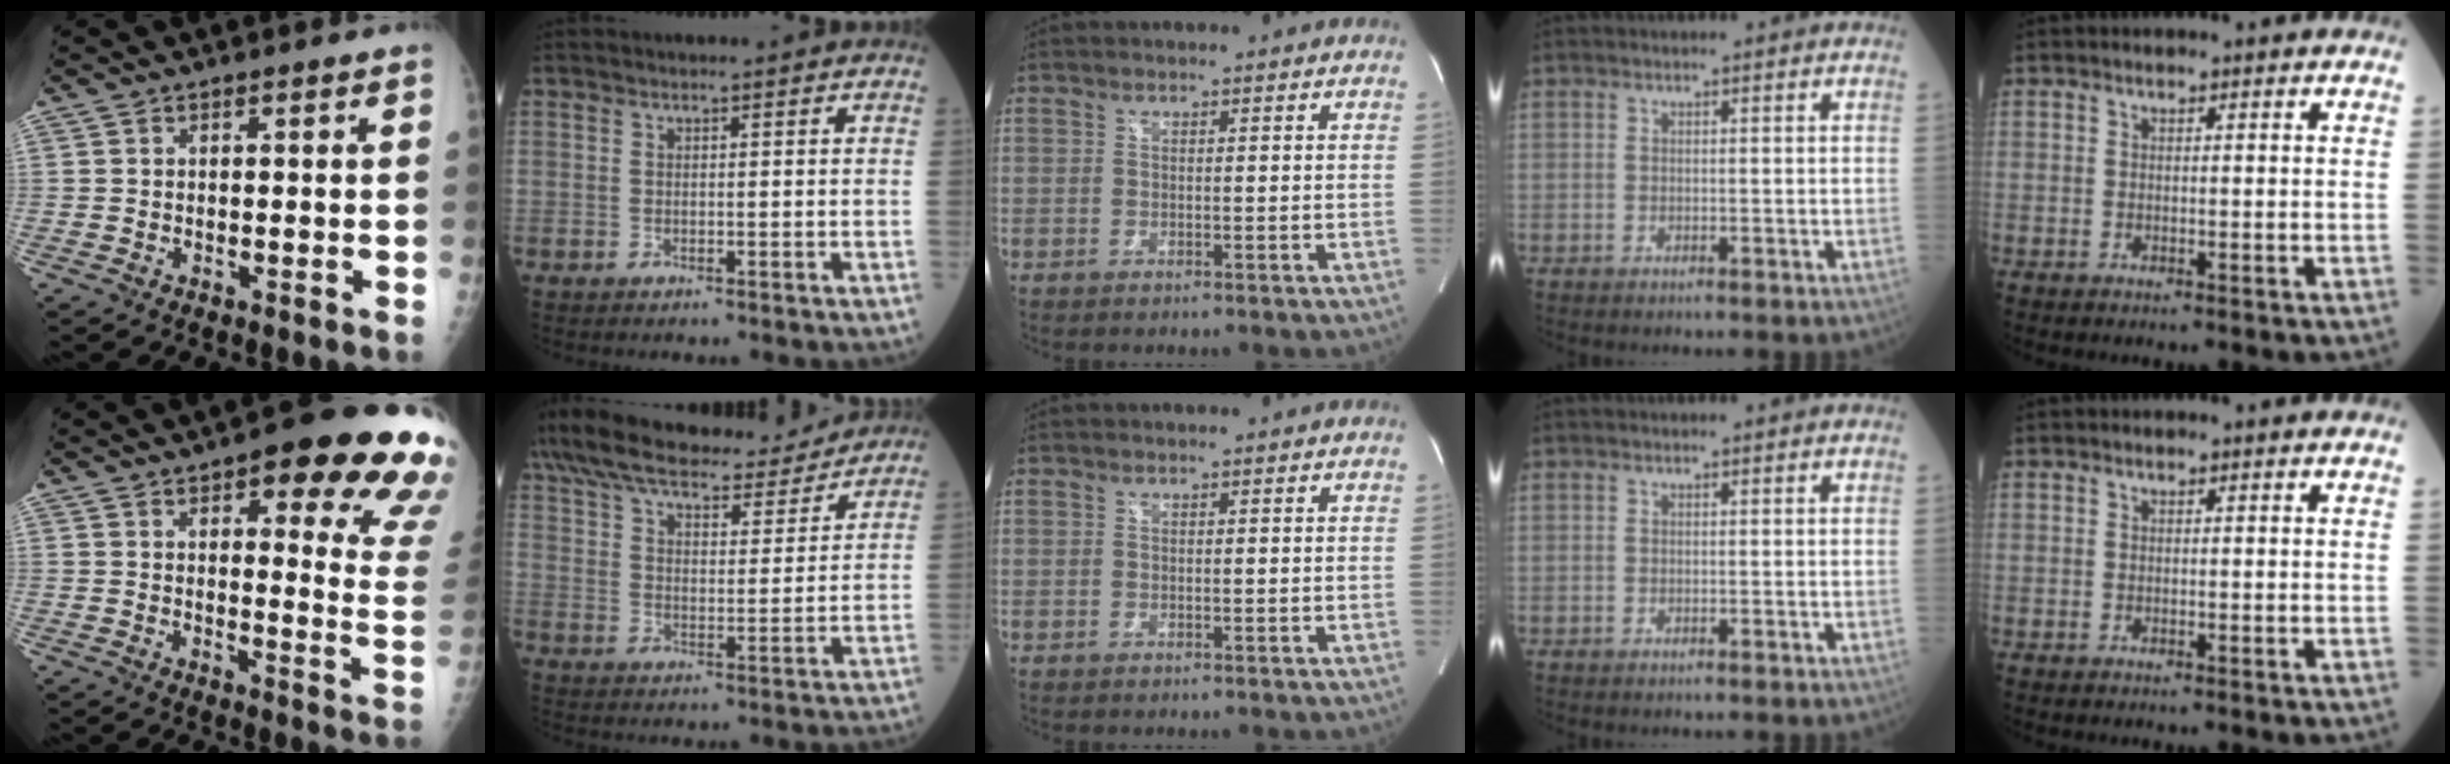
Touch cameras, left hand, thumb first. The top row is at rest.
{"thumb": {"total": 21.7, "force": [13.3, 5.8, 16.2], "torque": [-0.157, -0.055, 0.150]}, "index": {"total": 23.8, "force": [20.8, 5.7, 10.1], "torque": [-0.193, 0.029, 0.304]}}